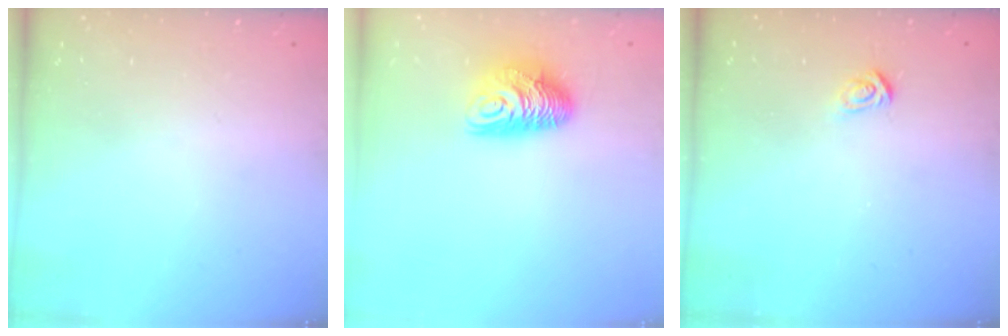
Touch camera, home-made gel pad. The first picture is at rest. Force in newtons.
{"total": 9.9, "press": 9.9, "slide": 0.3}
{"total": 3.0, "press": 2.9, "slide": 0.4}